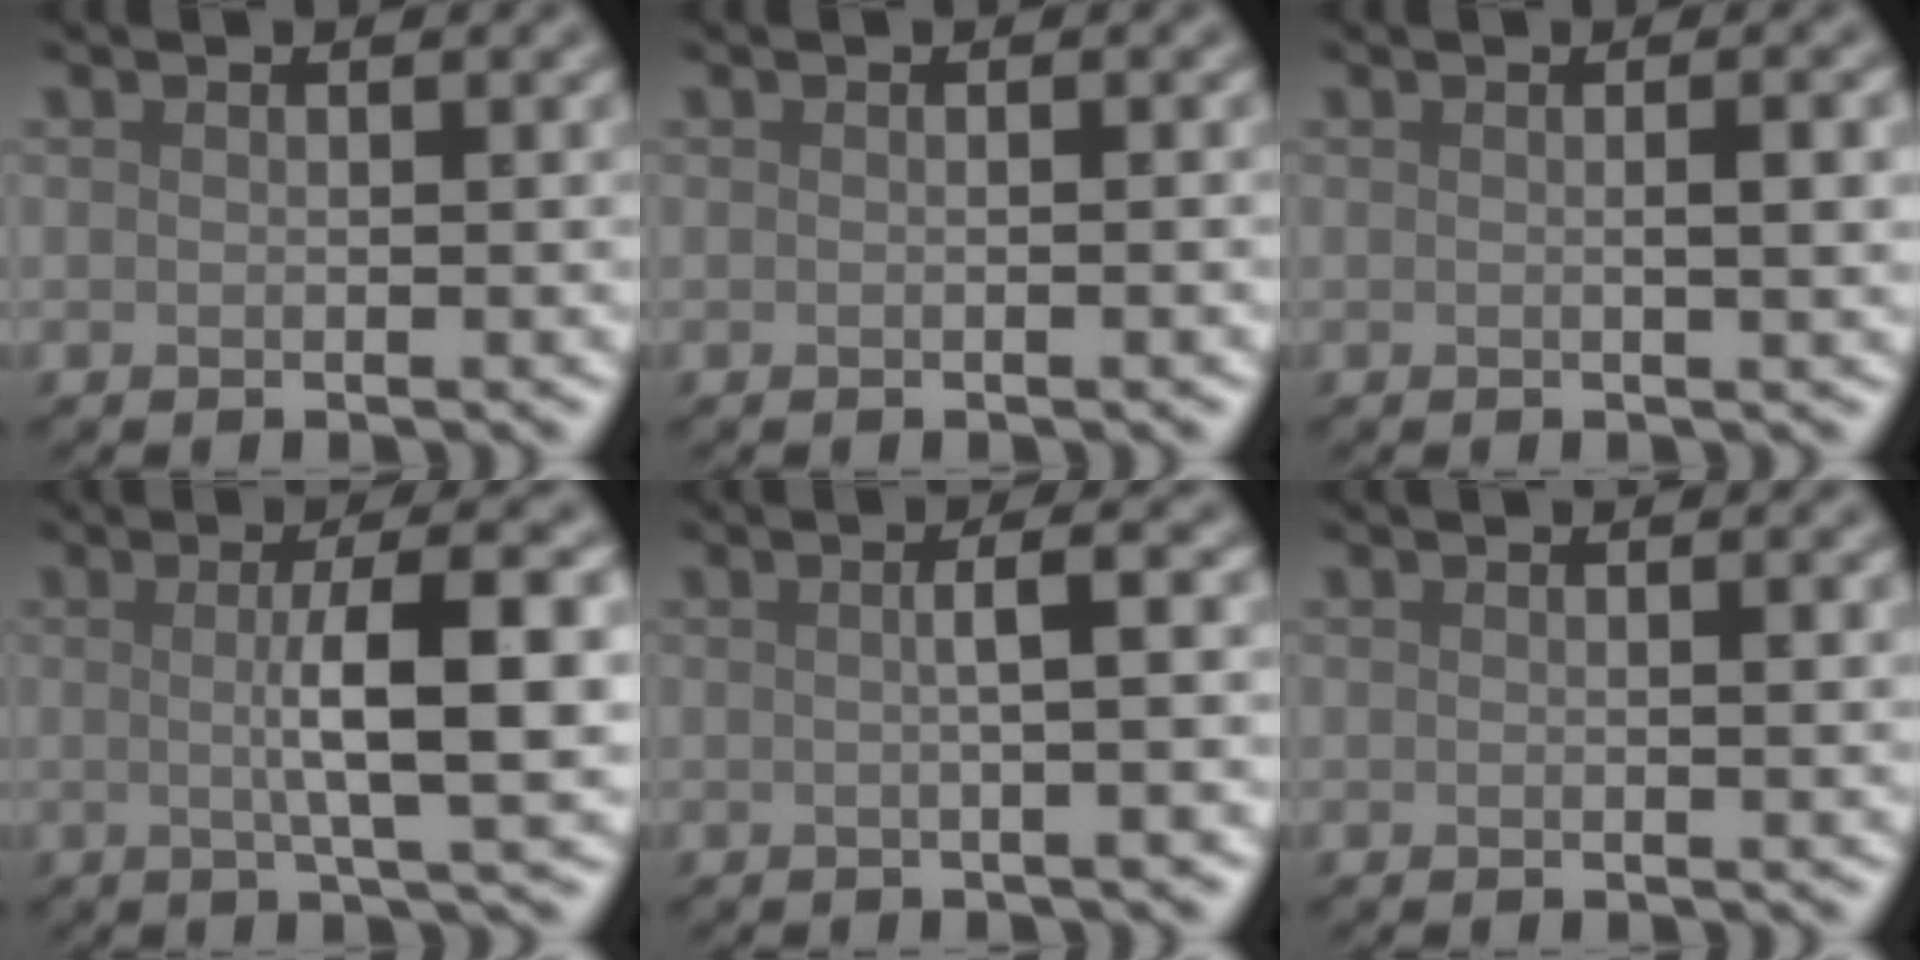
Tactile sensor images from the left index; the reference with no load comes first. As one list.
[{"total": 0.7, "force": [-0.1, 0.1, 0.6], "torque": [-0.006, 0.001, -0.003]}, {"total": 2.4, "force": [0.1, 0.6, 2.3], "torque": [-0.028, 0.004, -0.002]}, {"total": 7.2, "force": [0.3, 1.5, 7.0], "torque": [-0.102, 0.009, 0.001]}, {"total": 4.1, "force": [0.2, 1.5, 3.8], "torque": [-0.024, 0.014, -0.013]}, {"total": 0.8, "force": [0.1, 0.1, 0.8], "torque": [-0.010, 0.002, 0.001]}]